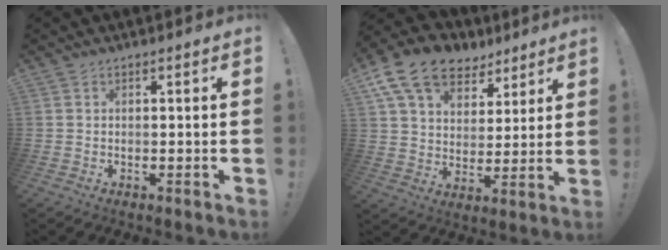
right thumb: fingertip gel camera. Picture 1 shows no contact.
{"total": 16.5, "force": [10.3, 10.5, 7.5], "torque": [-0.125, -0.057, 0.192]}